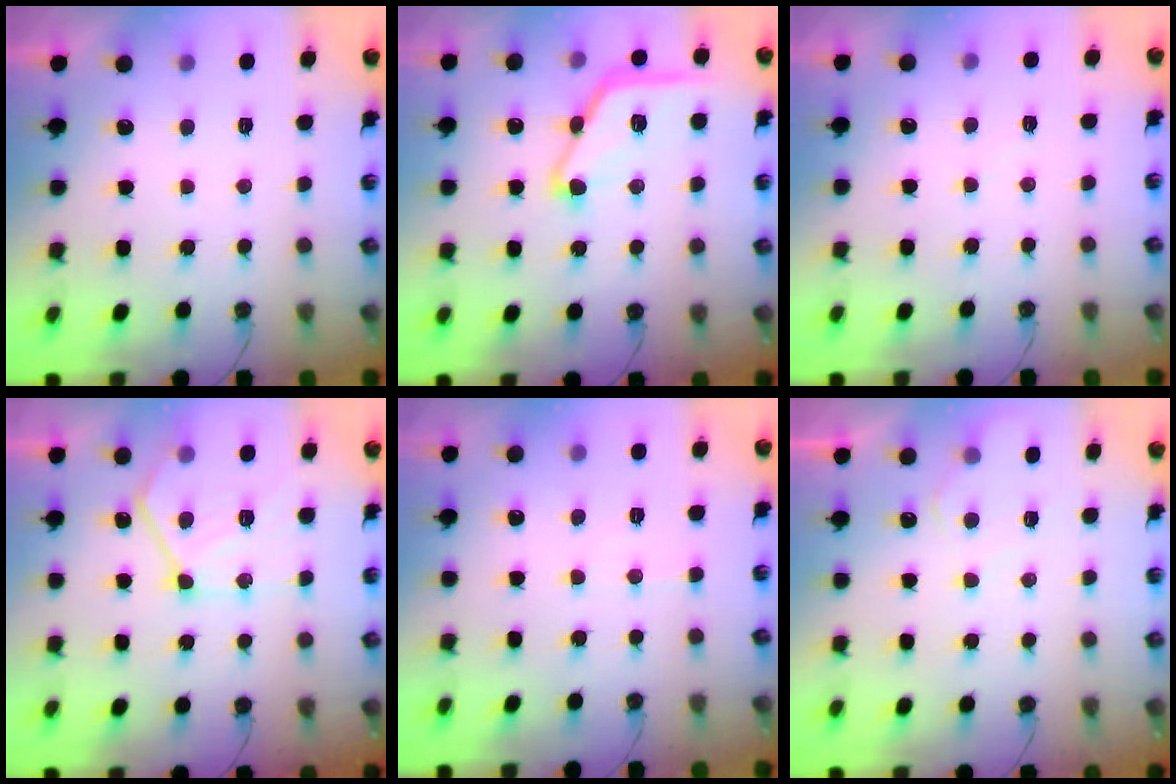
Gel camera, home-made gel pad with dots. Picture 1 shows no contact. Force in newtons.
{"total": 13.8, "press": 13.8, "slide": 0.4}
{"total": 3.1, "press": 3.1, "slide": 0.5}
{"total": 13.5, "press": 13.4, "slide": 1.2}
{"total": 4.4, "press": 4.4, "slide": 0.6}
{"total": 6.2, "press": 6.2, "slide": 0.7}